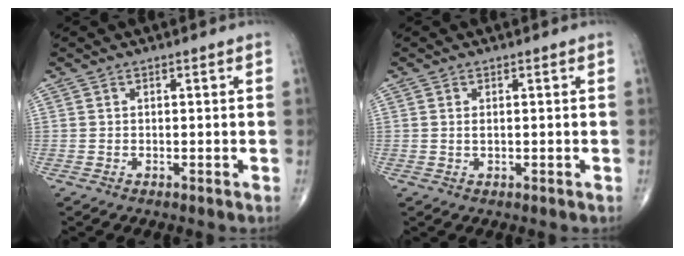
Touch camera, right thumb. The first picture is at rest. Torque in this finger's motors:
{"motor_torque": [-0.17, -0.59, -0.10, -0.04, 0.01]}